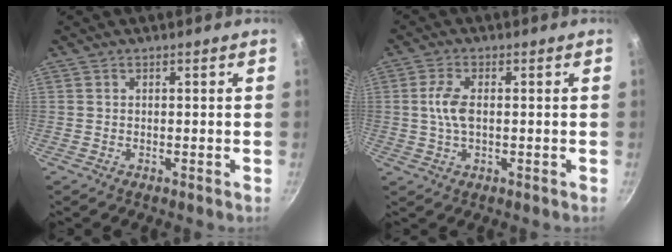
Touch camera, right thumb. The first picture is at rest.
{"total": 4.9, "force": [0.3, 2.4, 4.3], "torque": [-0.098, 0.003, 0.002]}